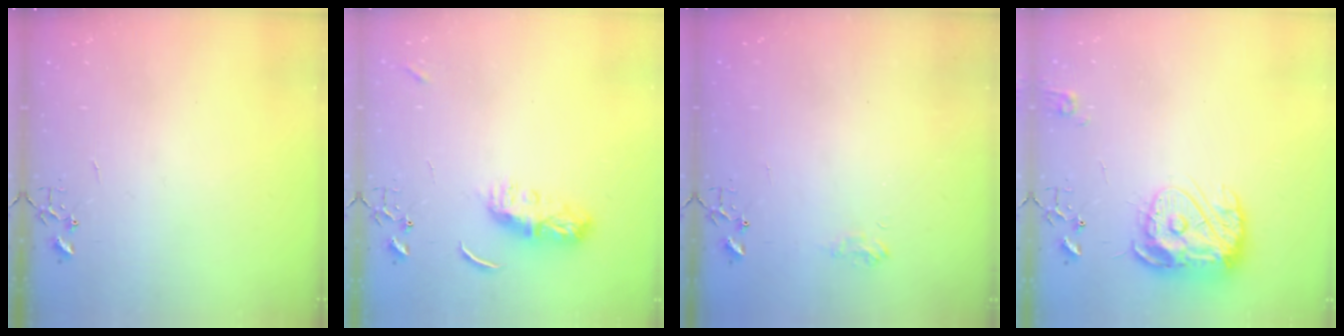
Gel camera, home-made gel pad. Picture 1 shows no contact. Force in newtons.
{"total": 7.4, "press": 7.4, "slide": 0.5}
{"total": 6.9, "press": 6.9, "slide": 0.7}
{"total": 15.4, "press": 15.3, "slide": 1.3}